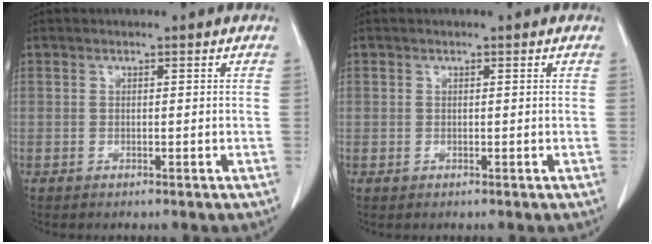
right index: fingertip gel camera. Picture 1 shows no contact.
{"total": 0.6, "force": [0.1, 0.6, -0.1], "torque": [0.008, 0.005, 0.000]}